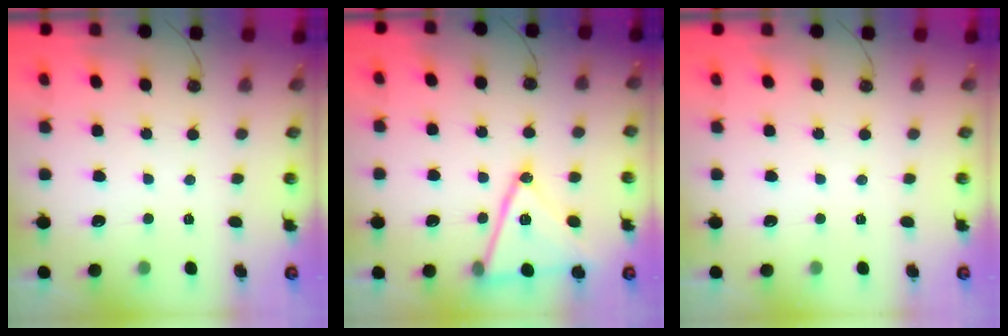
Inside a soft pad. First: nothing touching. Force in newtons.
{"total": 18.6, "press": 18.3, "slide": 3.5}
{"total": 0.0}